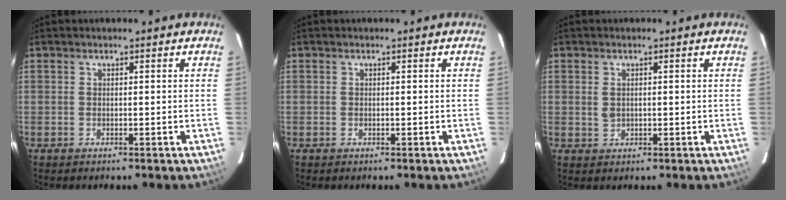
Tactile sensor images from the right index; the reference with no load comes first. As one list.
[{"total": 0.5, "force": [-0.1, 0.2, 0.5], "torque": [-0.010, 0.002, -0.002]}, {"total": 1.9, "force": [0.2, 1.4, 1.2], "torque": [-0.024, 0.002, 0.006]}]